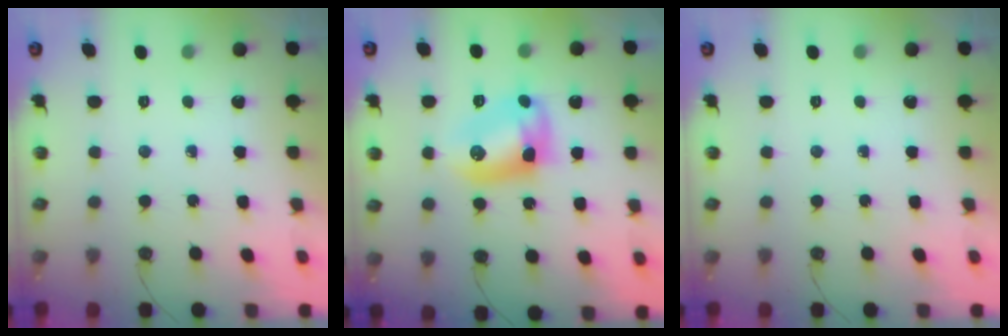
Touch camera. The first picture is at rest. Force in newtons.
{"total": 10.6, "press": 10.1, "slide": 3.2}
{"total": 0.0}